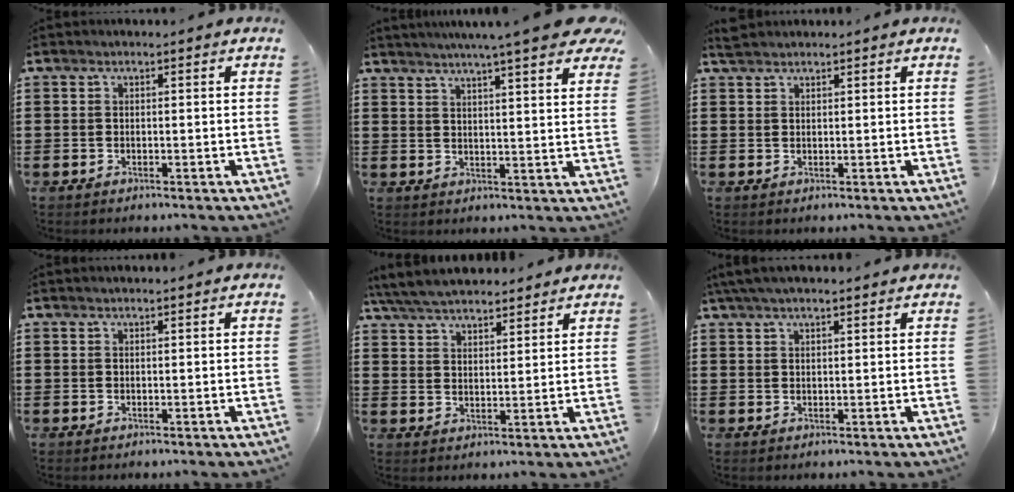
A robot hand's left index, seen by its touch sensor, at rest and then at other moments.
{"total": 6.6, "force": [5.6, -0.2, 3.5], "torque": [-0.072, -0.025, 0.092]}
{"total": 1.5, "force": [1.4, 0.3, 0.4], "torque": [-0.010, 0.001, 0.027]}
{"total": 0.0}
{"total": 6.1, "force": [5.8, 1.3, 1.6], "torque": [-0.053, -0.013, 0.107]}
{"total": 3.3, "force": [2.6, 0.7, 1.9], "torque": [-0.041, 0.004, 0.049]}